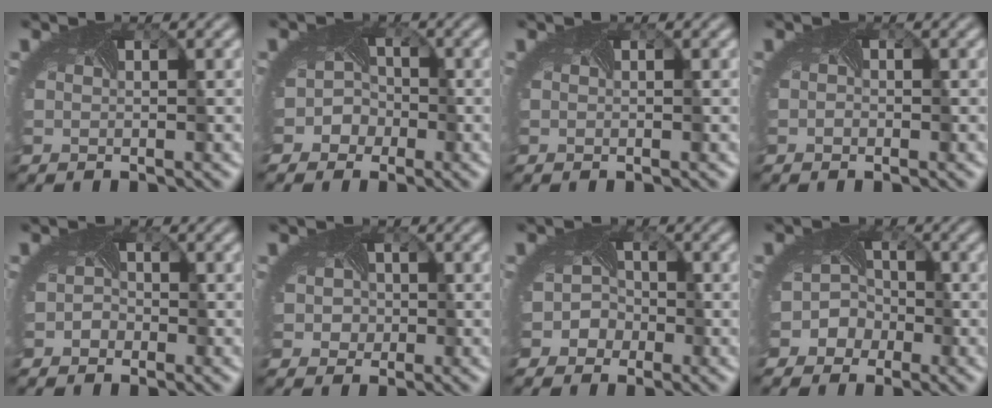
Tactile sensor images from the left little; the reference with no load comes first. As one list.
[{"total": 4.0, "force": [-1.9, 3.5, 0.8], "torque": [0.011, 0.009, -0.044]}, {"total": 0.0}, {"total": 0.5, "force": [-0.1, 0.4, 0.2], "torque": [0.001, -0.001, -0.005]}, {"total": 1.3, "force": [-0.9, 0.9, 0.1], "torque": [0.008, -0.001, -0.017]}, {"total": 3.5, "force": [-0.2, 3.1, 1.5], "torque": [-0.004, 0.012, -0.021]}, {"total": 3.3, "force": [-1.7, 2.8, 0.5], "torque": [0.018, 0.010, -0.033]}, {"total": 5.4, "force": [-2.6, 4.7, 1.0], "torque": [0.001, 0.004, -0.064]}]